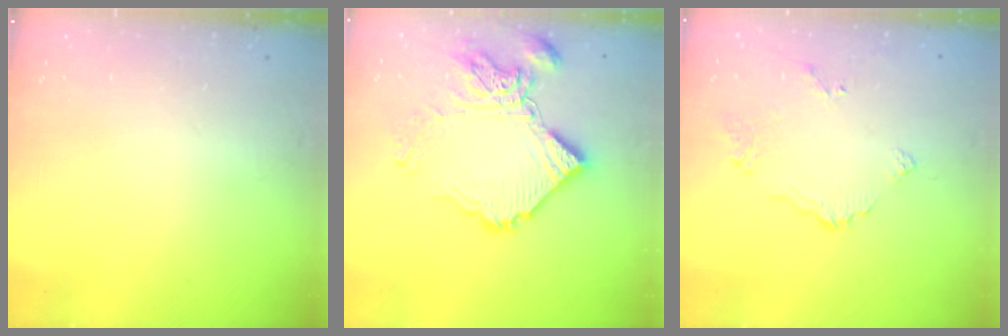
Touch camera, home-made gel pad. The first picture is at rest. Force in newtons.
{"total": 16.0, "press": 15.9, "slide": 1.6}
{"total": 4.3, "press": 4.3, "slide": 0.1}